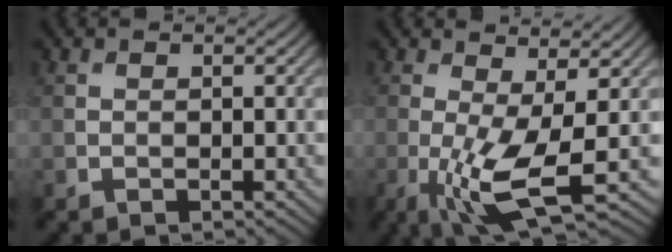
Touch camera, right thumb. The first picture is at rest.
{"total": 7.7, "force": [-1.3, 1.9, 7.4], "torque": [-0.156, -0.011, -0.025]}